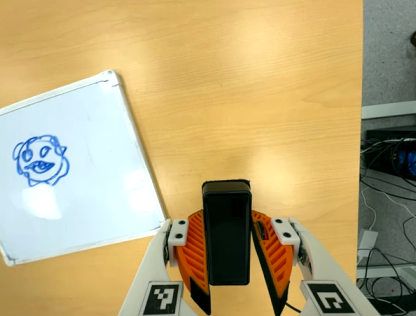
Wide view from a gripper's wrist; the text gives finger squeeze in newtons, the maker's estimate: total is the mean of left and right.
{"total": 5.3, "left": 4.8, "right": 5.7}